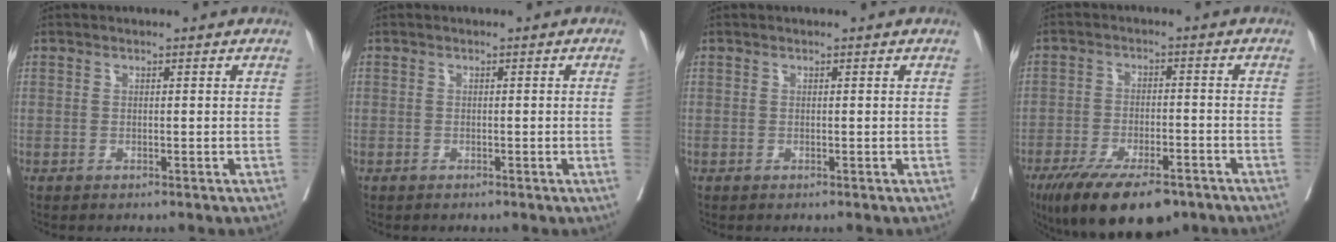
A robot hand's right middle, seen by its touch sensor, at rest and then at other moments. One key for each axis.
{"total": 0.8, "fx": -0.1, "fy": -0.3, "fz": 0.7, "tx": -0.003, "ty": 0.001, "tz": -0.002}
{"total": 0.0}
{"total": 13.2, "fx": -9.3, "fy": 4.7, "fz": 8.1, "tx": -0.134, "ty": -0.014, "tz": -0.148}